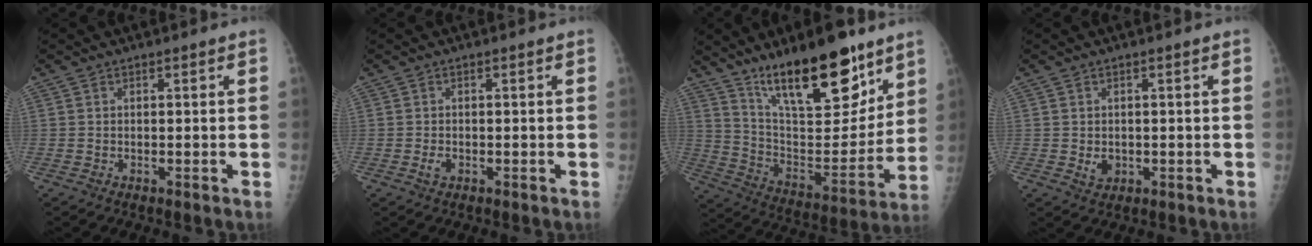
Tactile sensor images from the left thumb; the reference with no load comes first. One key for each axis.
{"total": 1.5, "fx": -0.5, "fy": 1.0, "fz": 1.0, "tx": -0.016, "ty": 0.000, "tz": -0.008}
{"total": 23.3, "fx": 15.6, "fy": 7.9, "fz": 15.3, "tx": -0.199, "ty": -0.081, "tz": 0.268}
{"total": 2.4, "fx": -0.2, "fy": 2.0, "fz": 1.4, "tx": -0.015, "ty": -0.001, "tz": 0.004}